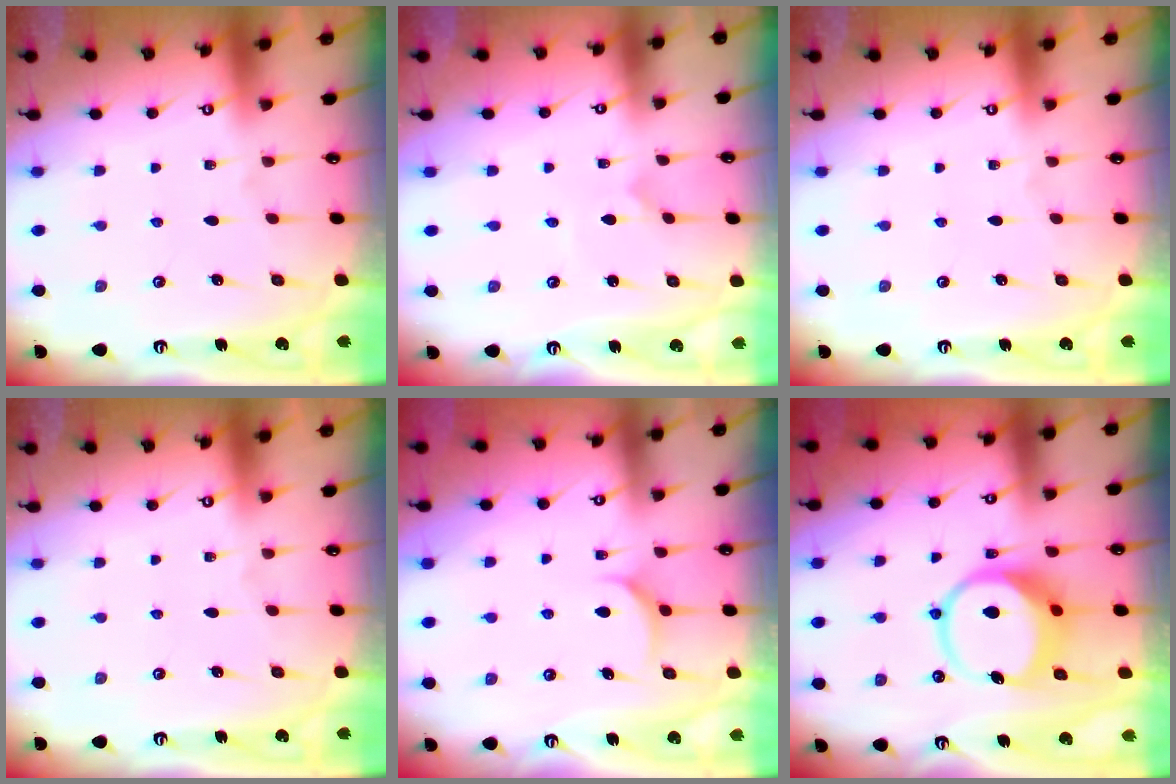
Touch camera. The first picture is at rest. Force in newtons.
{"total": 0.0}
{"total": 0.0}
{"total": 0.0}
{"total": 4.9, "press": 4.9, "slide": 0.5}
{"total": 9.3, "press": 9.2, "slide": 1.3}